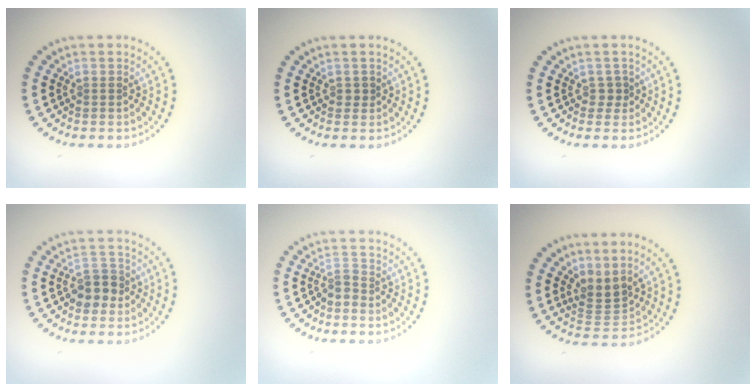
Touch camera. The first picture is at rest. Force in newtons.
{"total": 0.7, "press": 0.7, "slide": 0.2}
{"total": 0.9, "press": 0.8, "slide": 0.5}
{"total": 2.7, "press": 2.6, "slide": 0.9}
{"total": 1.7, "press": 1.2, "slide": 1.1}
{"total": 2.5, "press": 1.9, "slide": 1.6}